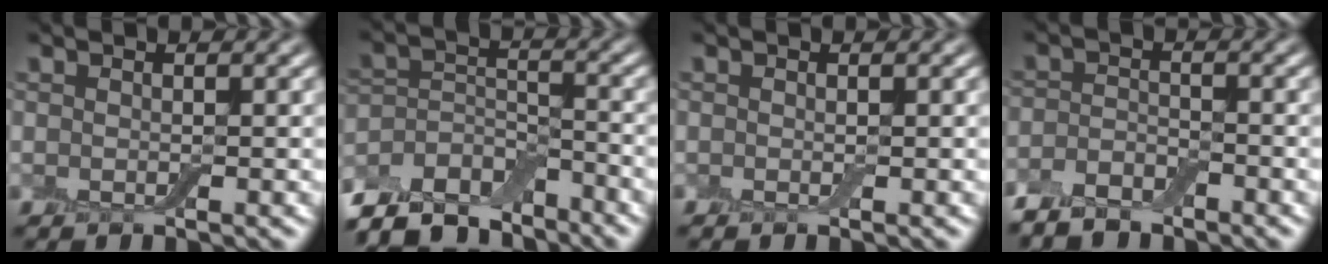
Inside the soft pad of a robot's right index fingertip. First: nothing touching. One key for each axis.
{"total": 8.0, "fx": -6.8, "fy": 3.3, "fz": 2.5, "tx": -0.044, "ty": 0.002, "tz": -0.130}
{"total": 0.0}
{"total": 3.1, "fx": -2.7, "fy": 1.2, "fz": 1.0, "tx": -0.020, "ty": -0.002, "tz": -0.059}